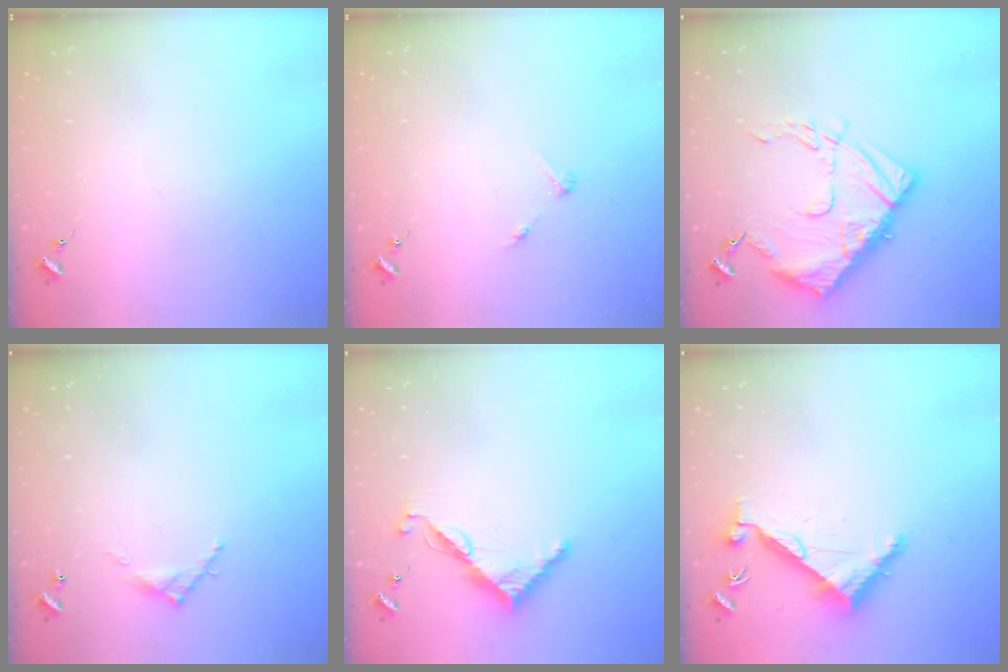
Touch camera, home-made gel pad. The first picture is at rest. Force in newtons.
{"total": 2.8, "press": 2.8, "slide": 0.3}
{"total": 15.2, "press": 15.1, "slide": 1.4}
{"total": 5.5, "press": 5.5, "slide": 0.3}
{"total": 7.6, "press": 7.5, "slide": 0.6}
{"total": 6.9, "press": 6.9, "slide": 0.3}